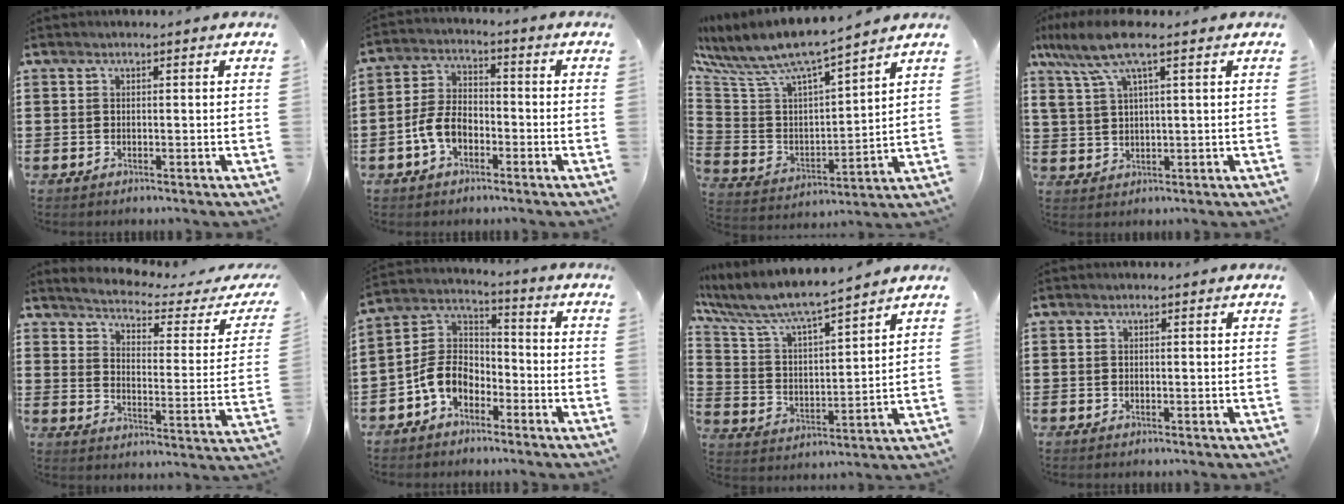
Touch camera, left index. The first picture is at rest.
{"total": 5.9, "force": [-2.7, 3.5, 3.9], "torque": [-0.096, 0.005, -0.058]}
{"total": 8.1, "force": [7.0, 1.3, 3.8], "torque": [-0.107, -0.050, 0.117]}
{"total": 8.4, "force": [4.7, 1.8, 6.7], "torque": [-0.156, -0.004, 0.080]}
{"total": 2.9, "force": [2.6, 0.0, 1.3], "torque": [-0.047, -0.030, 0.032]}
{"total": 7.5, "force": [-4.4, 4.8, 3.6], "torque": [-0.102, 0.006, -0.095]}
{"total": 7.1, "force": [6.3, 0.9, 3.0], "torque": [-0.090, -0.043, 0.104]}
{"total": 0.0}